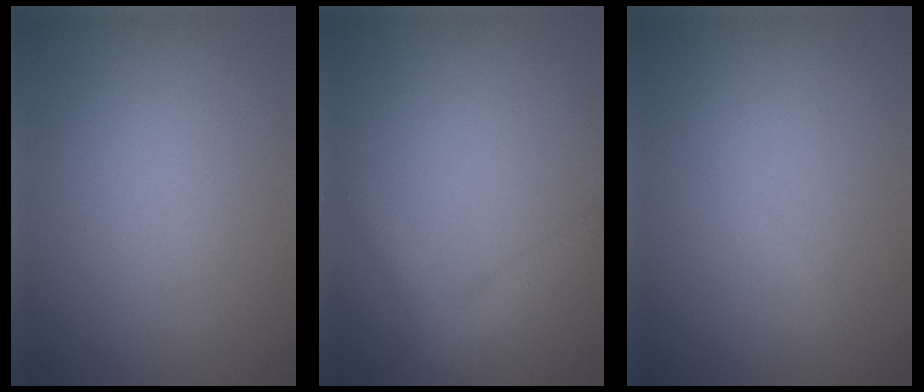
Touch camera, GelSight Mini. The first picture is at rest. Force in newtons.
{"total": 3.0, "press": 3.0, "slide": 0.2}
{"total": 0.5, "press": 0.5, "slide": 0.1}